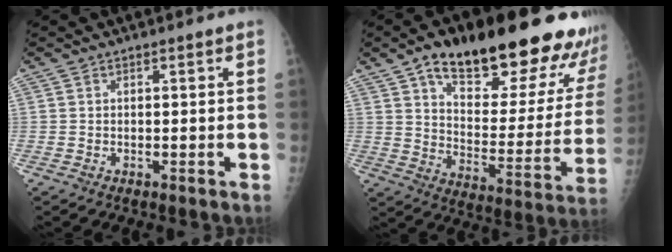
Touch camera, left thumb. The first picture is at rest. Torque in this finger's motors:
{"motor_torque": [0.57, 0.82, 1.48, -1.29, 0.36]}